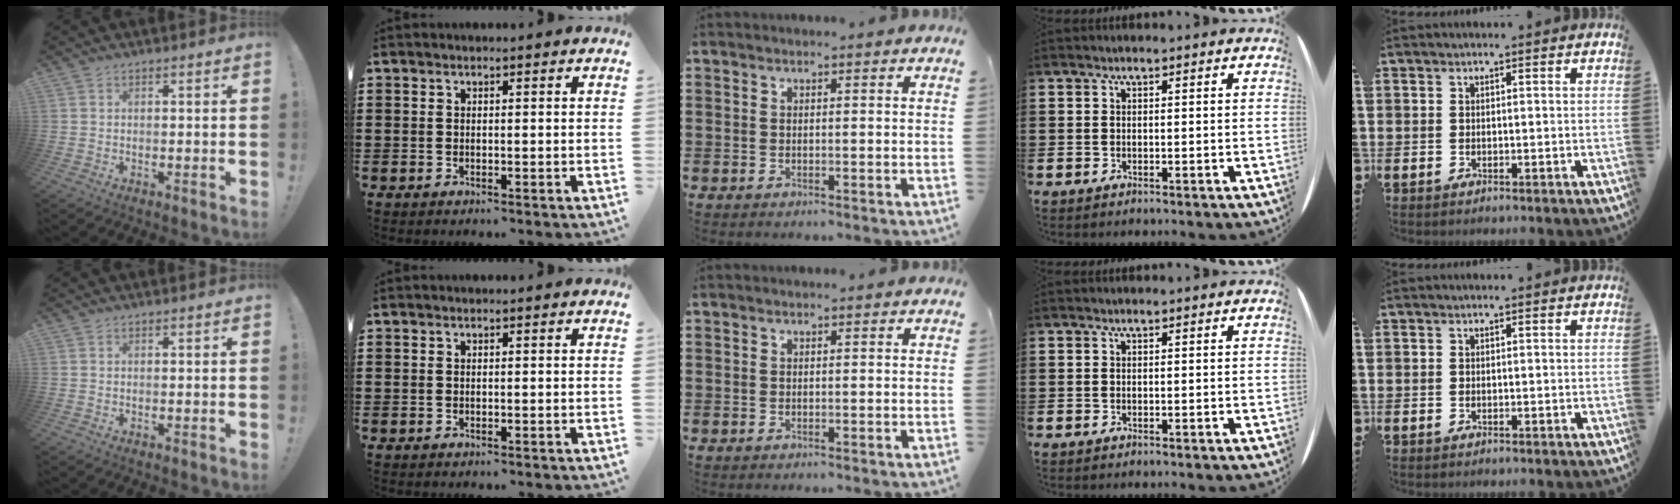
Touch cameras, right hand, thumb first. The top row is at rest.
{}